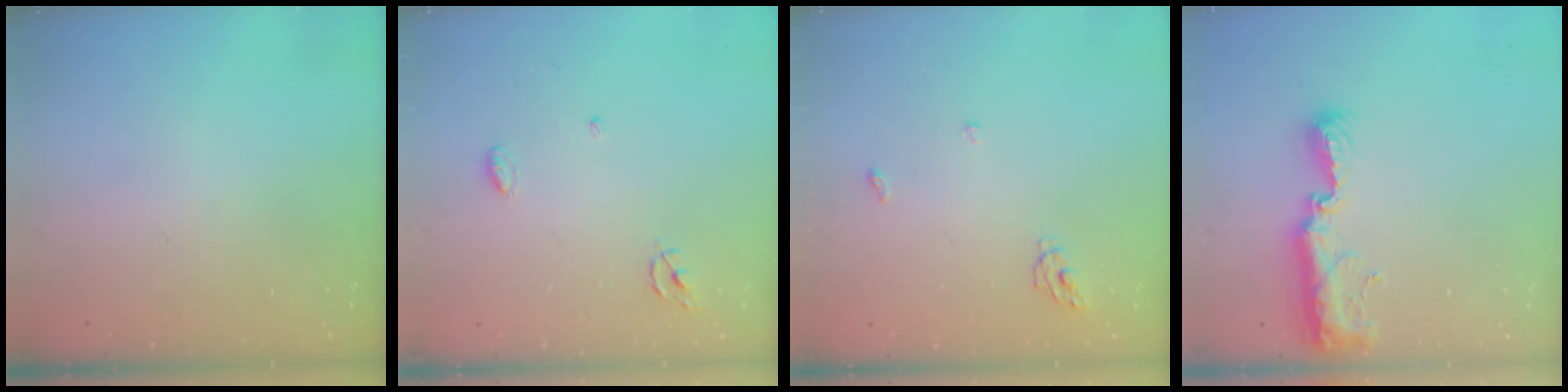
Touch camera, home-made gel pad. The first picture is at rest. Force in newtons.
{"total": 3.9, "press": 3.9, "slide": 0.2}
{"total": 5.2, "press": 5.1, "slide": 0.3}
{"total": 12.8, "press": 11.4, "slide": 5.9}